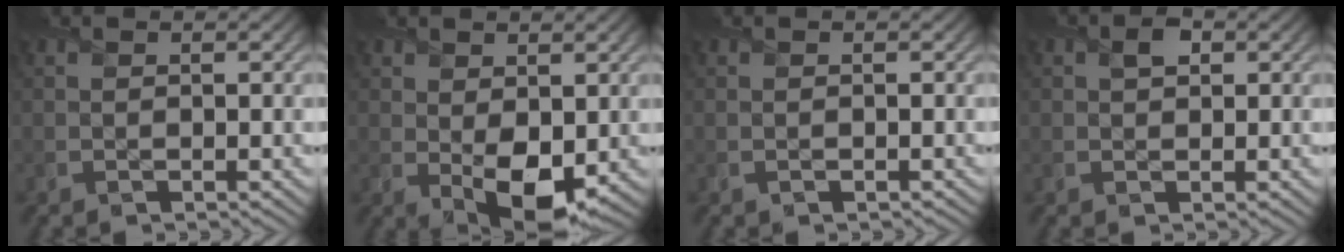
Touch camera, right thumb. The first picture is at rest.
{"total": 6.0, "force": [0.1, 3.8, 4.6], "torque": [-0.089, -0.018, 0.011]}
{"total": 0.5, "force": [-0.2, 0.5, 0.1], "torque": [0.001, -0.006, -0.003]}
{"total": 2.0, "force": [0.7, 1.4, 1.2], "torque": [-0.022, 0.003, 0.009]}